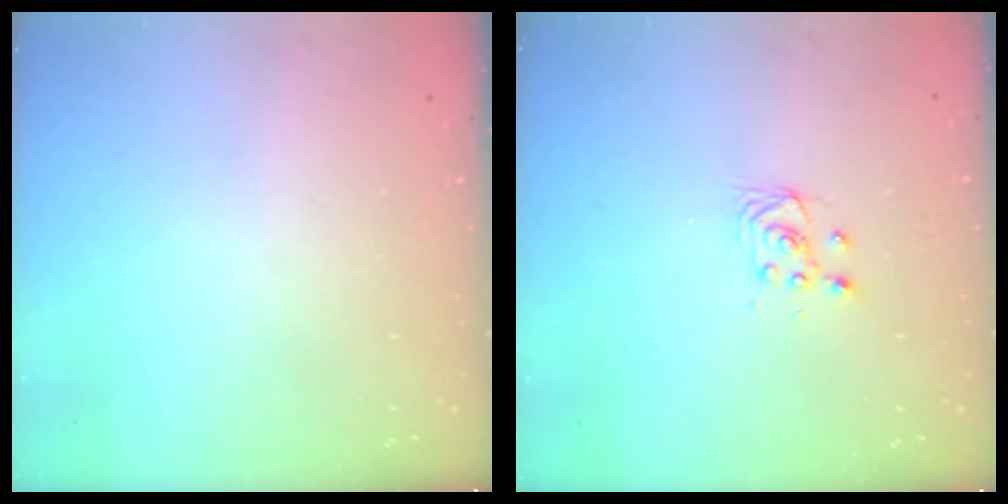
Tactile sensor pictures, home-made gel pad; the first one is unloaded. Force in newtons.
{"total": 2.9, "press": 2.6, "slide": 1.3}